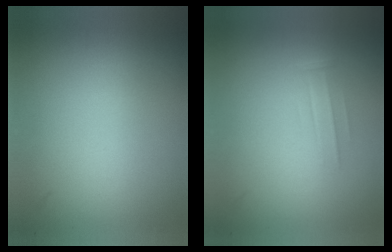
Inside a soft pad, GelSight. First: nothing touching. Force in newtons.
{"total": 1.1}